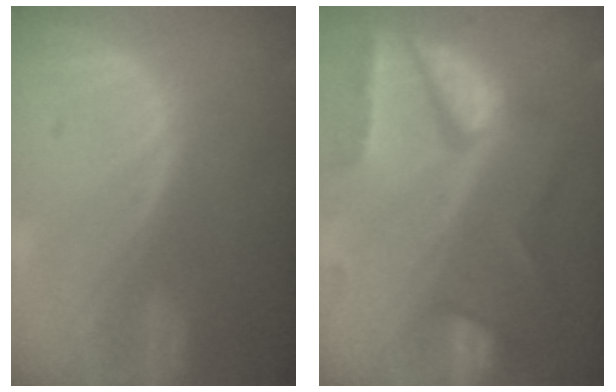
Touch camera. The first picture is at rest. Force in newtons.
{"total": 10.4, "press": 8.8, "slide": 5.6}